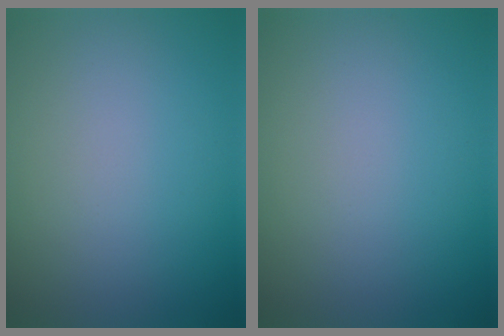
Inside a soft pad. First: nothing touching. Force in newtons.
{"total": 0.0}